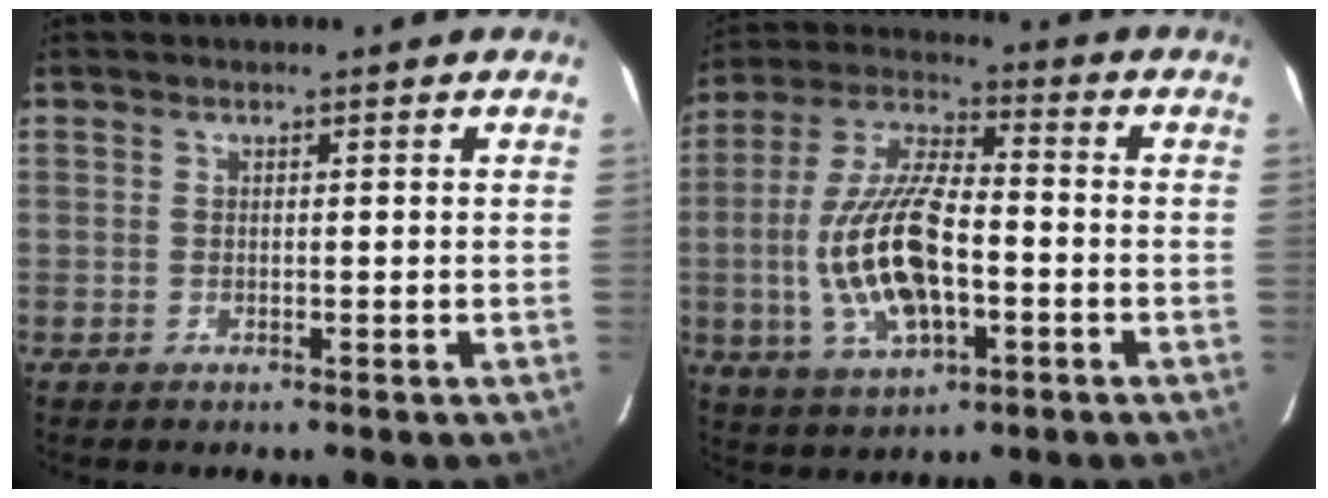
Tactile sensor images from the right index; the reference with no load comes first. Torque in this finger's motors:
{"motor_torque": [1.49, -0.65, 0.89, 0.21]}